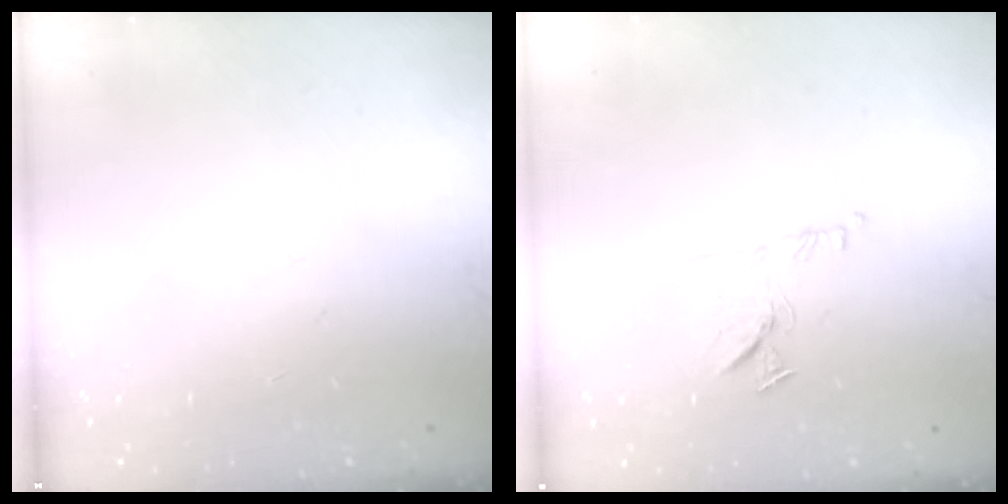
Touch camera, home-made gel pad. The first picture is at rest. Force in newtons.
{"total": 8.2, "press": 8.1, "slide": 1.2}